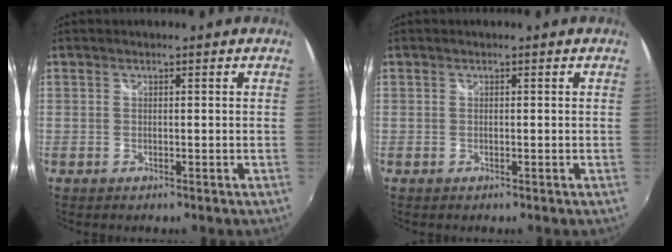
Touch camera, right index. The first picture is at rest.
{"total": 0.0}